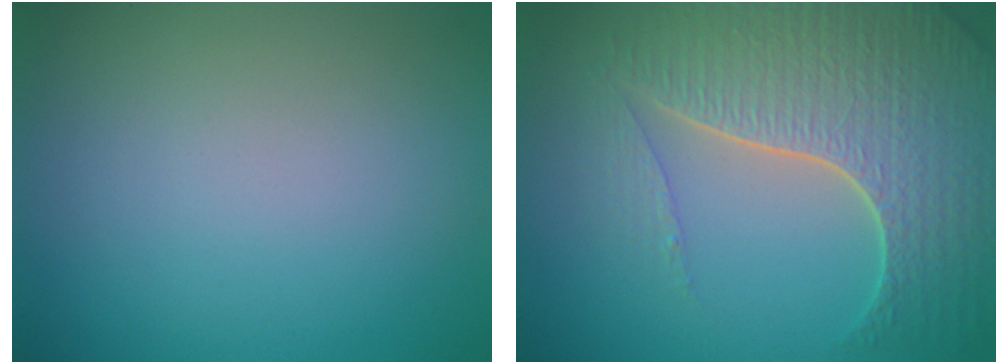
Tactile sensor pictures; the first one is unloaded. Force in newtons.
{"total": 7.5, "press": 5.6, "slide": 5.0}